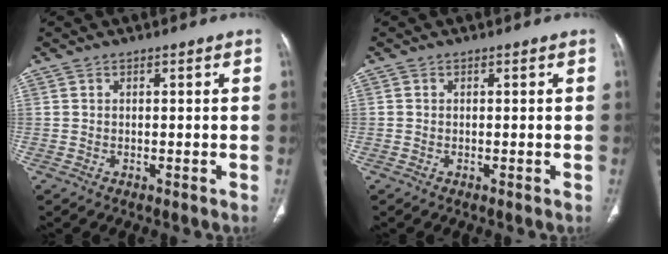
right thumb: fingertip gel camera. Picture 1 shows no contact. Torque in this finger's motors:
{"motor_torque": [0.04, 0.24, 0.33, 0.15, -0.05]}